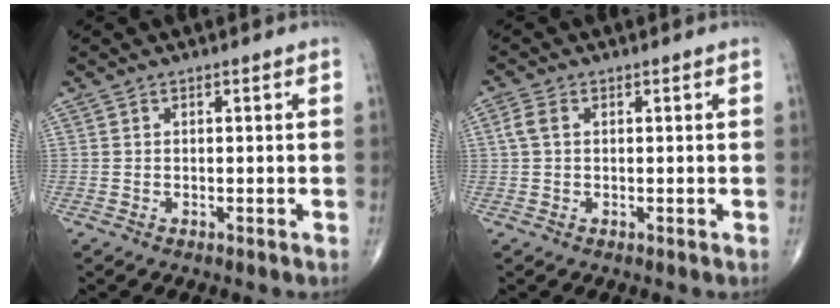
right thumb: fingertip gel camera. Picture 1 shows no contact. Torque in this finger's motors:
{"motor_torque": [-0.04, 0.03, 0.14, -0.11, 0.02]}